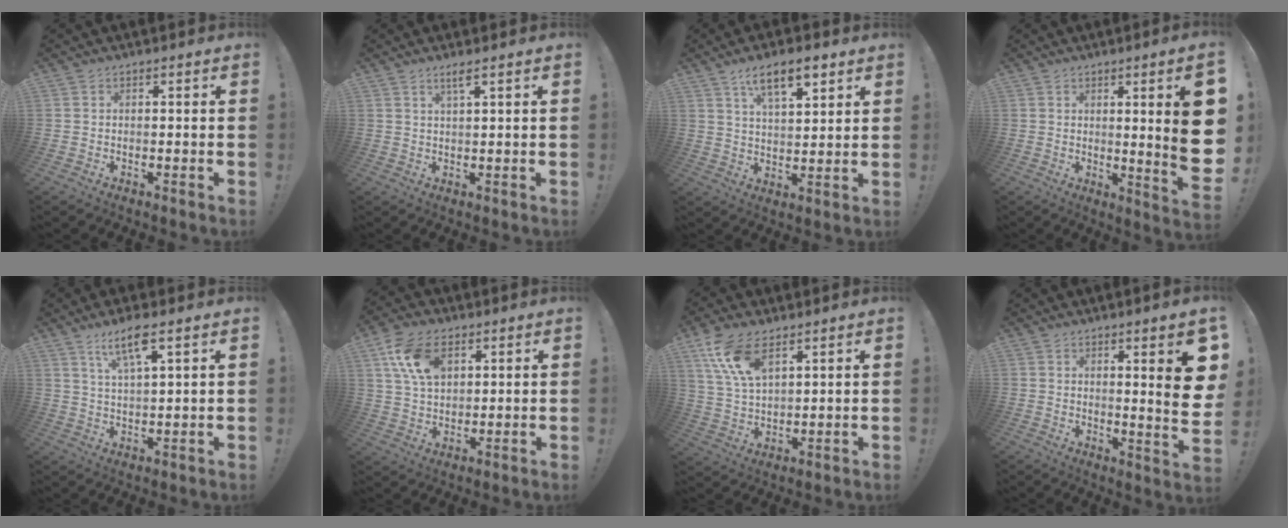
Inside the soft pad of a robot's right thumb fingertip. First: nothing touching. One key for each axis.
{"total": 2.9, "fx": 1.9, "fy": -0.2, "fz": 2.1, "tx": -0.039, "ty": -0.005, "tz": 0.030}
{"total": 10.4, "fx": 6.4, "fy": 3.6, "fz": 7.3, "tx": -0.111, "ty": -0.027, "tz": 0.111}
{"total": 13.7, "fx": 1.7, "fy": 0.6, "fz": 13.6, "tx": -0.181, "ty": -0.031, "tz": 0.023}
{"total": 8.4, "fx": 5.2, "fy": 1.6, "fz": 6.4, "tx": -0.109, "ty": -0.019, "tz": 0.086}
{"total": 13.2, "fx": 6.0, "fy": 8.3, "fz": 8.3, "tx": -0.136, "ty": -0.015, "tz": 0.114}
{"total": 11.7, "fx": 7.3, "fy": 5.4, "fz": 7.4, "tx": -0.148, "ty": -0.026, "tz": 0.139}
{"total": 10.4, "fx": 2.8, "fy": 0.4, "fz": 10.0, "tx": -0.124, "ty": -0.037, "tz": 0.037}